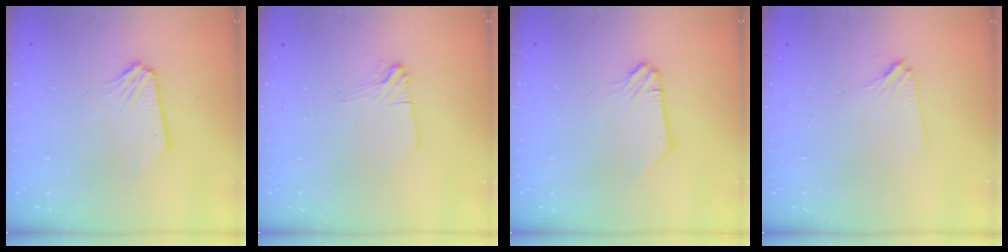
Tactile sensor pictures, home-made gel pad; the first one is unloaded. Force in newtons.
{"total": 2.5, "press": 2.5, "slide": 0.5}
{"total": 0.0}
{"total": 3.0, "press": 3.0, "slide": 0.5}